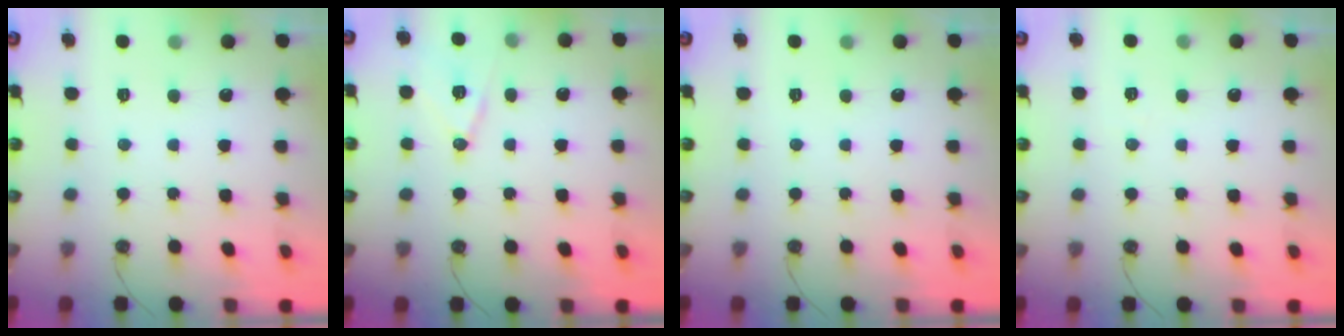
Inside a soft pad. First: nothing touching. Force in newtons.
{"total": 11.2, "press": 10.7, "slide": 3.3}
{"total": 0.0}
{"total": 6.4, "press": 4.7, "slide": 4.3}